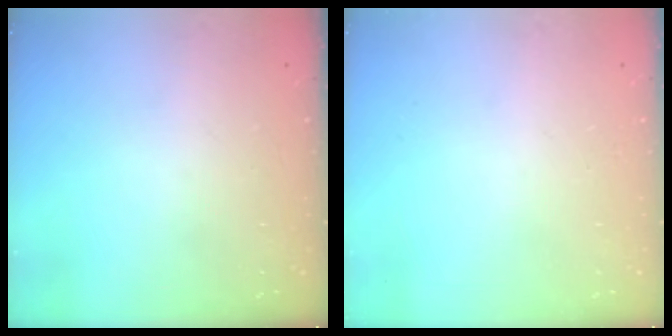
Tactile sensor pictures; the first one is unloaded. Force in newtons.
{"total": 0.0}